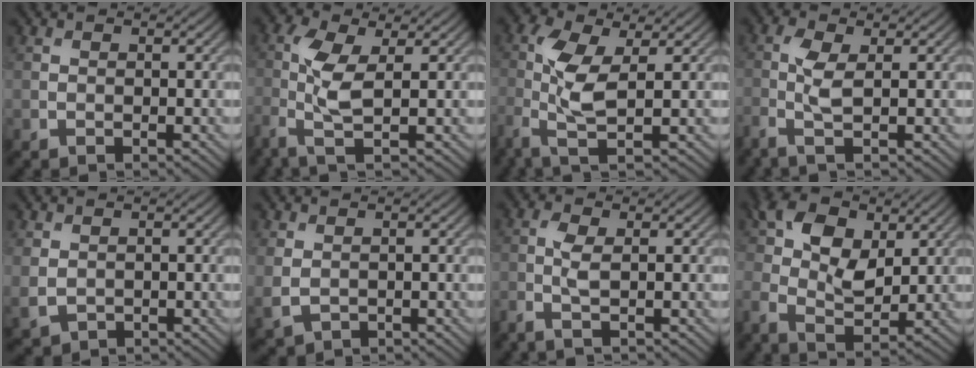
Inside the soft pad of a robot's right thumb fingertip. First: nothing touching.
{"total": 5.6, "force": [-0.6, 1.6, 5.3], "torque": [-0.136, 0.004, -0.018]}
{"total": 7.0, "force": [-0.4, 2.4, 6.5], "torque": [-0.161, 0.007, -0.018]}
{"total": 3.0, "force": [-0.4, 0.5, 3.0], "torque": [-0.072, 0.002, -0.016]}
{"total": 2.3, "force": [0.4, 1.8, 1.3], "torque": [-0.041, -0.008, 0.013]}
{"total": 2.4, "force": [0.2, 1.8, 1.6], "torque": [-0.050, -0.009, 0.009]}
{"total": 2.2, "force": [-0.5, 0.3, 2.1], "torque": [-0.051, 0.003, -0.018]}
{"total": 8.2, "force": [2.2, 5.3, 5.8], "torque": [-0.121, 0.000, 0.037]}